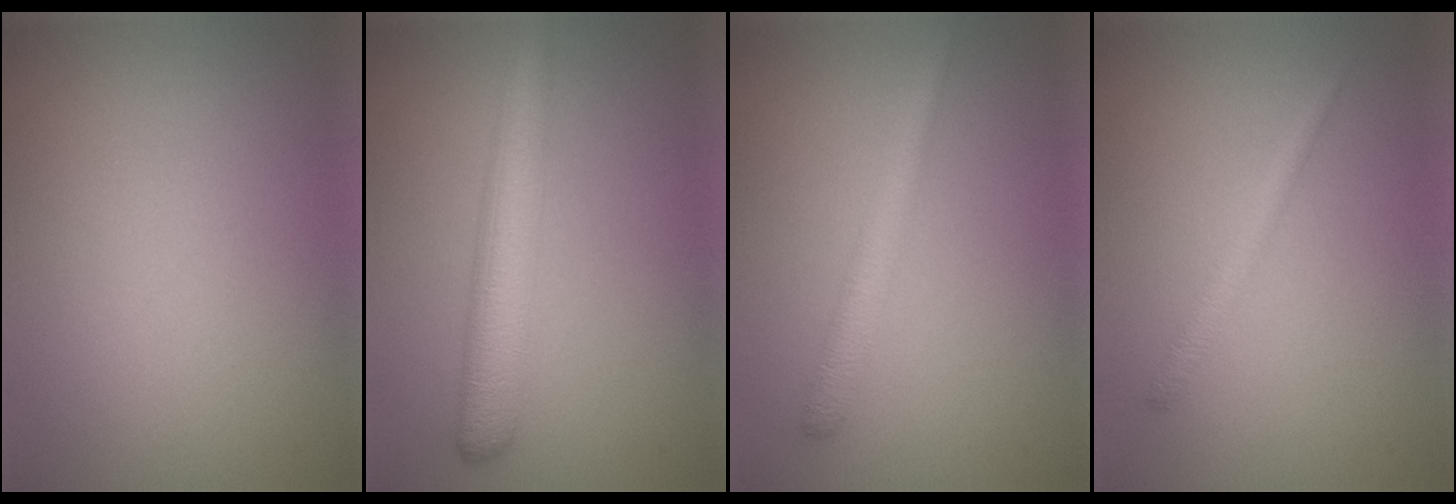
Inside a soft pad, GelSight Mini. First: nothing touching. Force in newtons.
{"total": 5.2, "press": 5.2, "slide": 0.2}
{"total": 2.5, "press": 2.5, "slide": 0.0}
{"total": 1.4, "press": 1.4, "slide": 0.1}